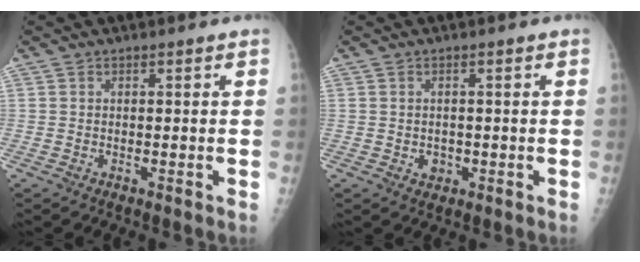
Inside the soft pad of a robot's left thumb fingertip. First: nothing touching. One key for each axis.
{"total": 1.9, "fx": -0.4, "fy": 1.6, "fz": 0.8, "tx": -0.003, "ty": 0.002, "tz": -0.001}